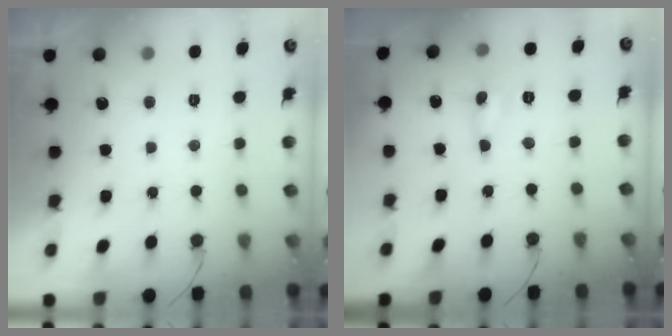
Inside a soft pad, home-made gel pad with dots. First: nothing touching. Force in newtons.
{"total": 0.0}